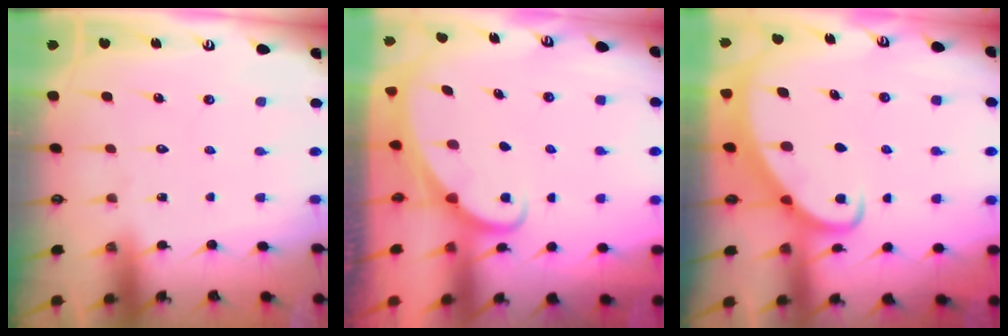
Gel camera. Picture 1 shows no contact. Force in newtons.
{"total": 1.5, "press": 1.5, "slide": 0.1}
{"total": 2.0, "press": 2.0, "slide": 0.3}